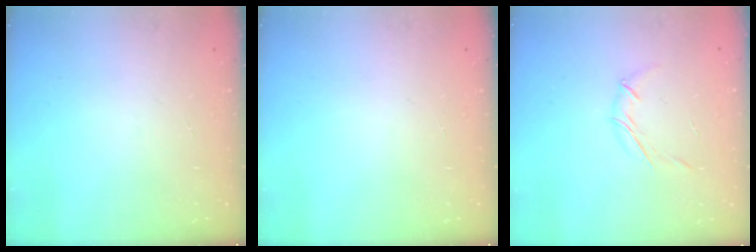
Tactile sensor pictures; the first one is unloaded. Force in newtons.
{"total": 0.0}
{"total": 5.1, "press": 5.0, "slide": 1.1}